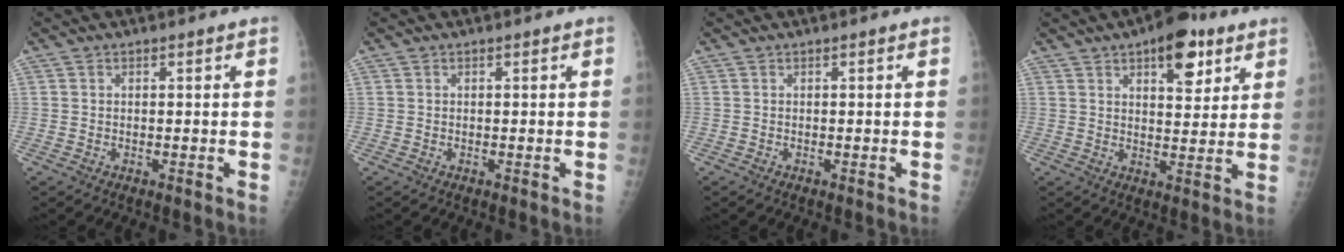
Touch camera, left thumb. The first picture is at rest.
{"total": 0.0}
{"total": 0.0}
{"total": 10.5, "force": [5.7, 4.9, 7.4], "torque": [-0.075, -0.022, 0.078]}